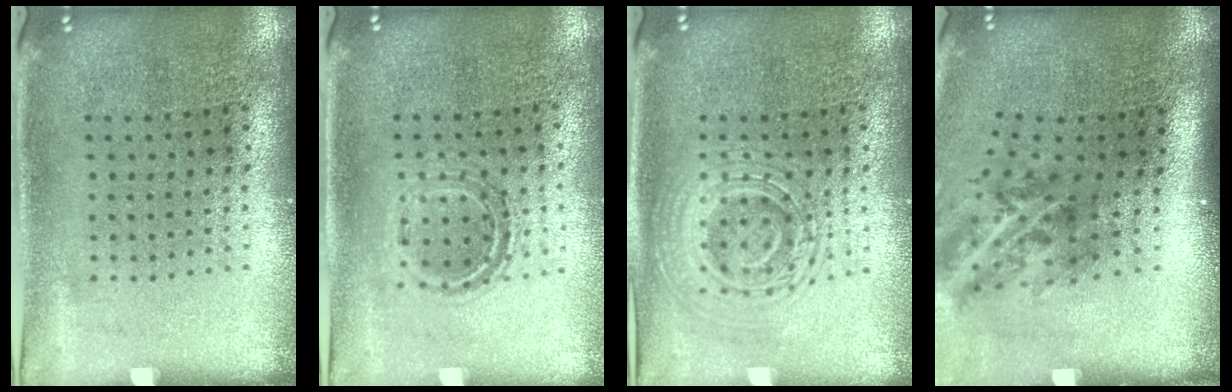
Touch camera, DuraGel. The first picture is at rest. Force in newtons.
{"total": 1.1, "press": 1.0, "slide": 0.5}
{"total": 2.8, "press": 2.8, "slide": 0.5}
{"total": 1.9, "press": 1.2, "slide": 1.4}